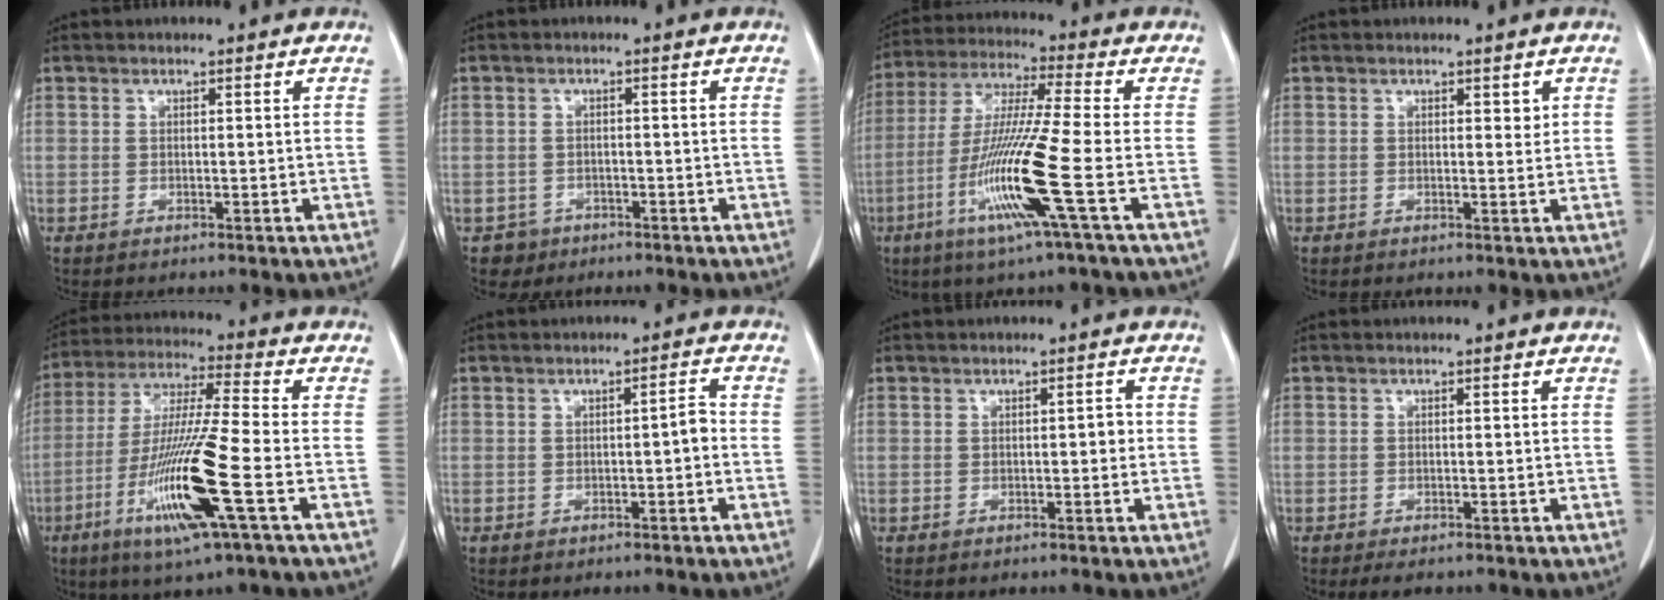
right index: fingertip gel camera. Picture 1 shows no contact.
{"total": 2.4, "force": [-1.2, 2.0, -0.3], "torque": [0.007, 0.012, -0.016]}
{"total": 14.5, "force": [-5.0, -1.6, 13.5], "torque": [-0.275, -0.024, -0.103]}
{"total": 1.0, "force": [0.6, 0.5, 0.7], "torque": [-0.006, -0.003, 0.007]}
{"total": 16.1, "force": [-5.9, -0.3, 15.0], "torque": [-0.309, -0.026, -0.113]}
{"total": 2.0, "force": [-0.5, 0.4, 1.8], "torque": [-0.023, 0.004, -0.009]}
{"total": 1.2, "force": [-0.1, 0.5, 1.1], "torque": [-0.012, 0.004, -0.002]}
{"total": 1.7, "force": [-1.3, 0.6, 0.8], "torque": [-0.011, -0.003, -0.015]}